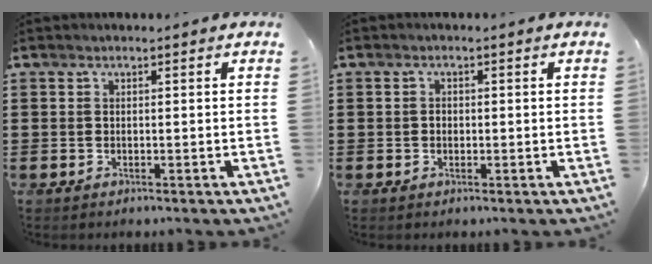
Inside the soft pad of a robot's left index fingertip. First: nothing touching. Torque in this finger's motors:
{"motor_torque": [0.42, 0.47, 0.11, 0.03]}